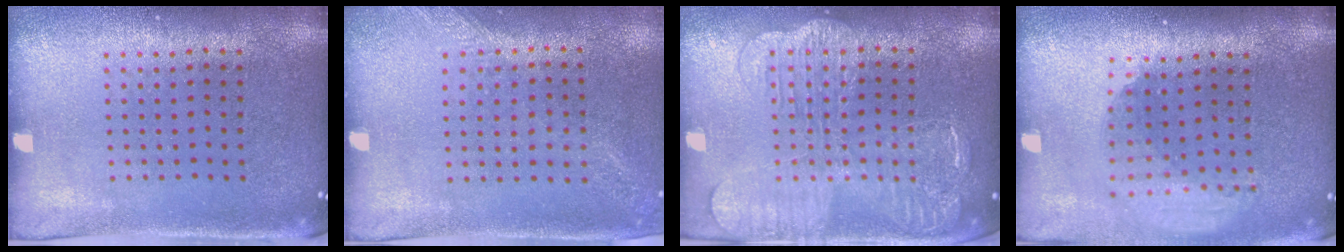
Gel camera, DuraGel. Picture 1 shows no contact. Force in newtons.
{"total": 1.3, "press": 1.2, "slide": 0.5}
{"total": 2.4, "press": 2.3, "slide": 0.5}
{"total": 1.9, "press": 1.5, "slide": 1.3}